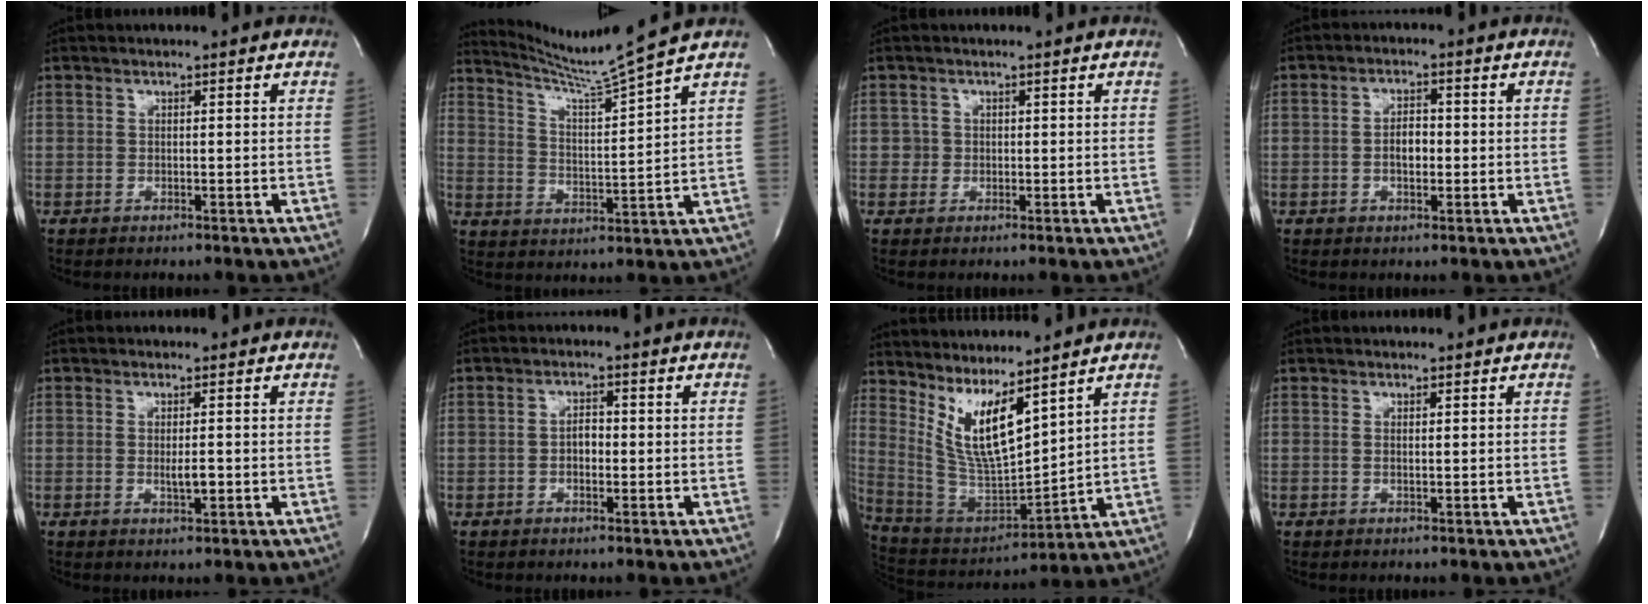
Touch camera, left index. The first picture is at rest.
{"total": 9.8, "force": [8.8, -3.6, 2.5], "torque": [-0.056, -0.046, 0.152]}
{"total": 1.2, "force": [0.2, 1.2, -0.1], "torque": [0.011, 0.004, 0.000]}
{"total": 3.4, "force": [-0.5, 1.6, 3.0], "torque": [-0.053, 0.005, -0.009]}
{"total": 2.2, "force": [-0.3, 0.6, 2.1], "torque": [-0.041, -0.002, -0.004]}
{"total": 2.5, "force": [-0.5, 1.3, 2.1], "torque": [-0.034, 0.005, -0.007]}
{"total": 10.2, "force": [6.4, 1.5, 7.7], "torque": [-0.168, -0.020, 0.144]}
{"total": 0.7, "force": [0.1, 0.0, 0.7], "torque": [-0.017, -0.002, 0.004]}